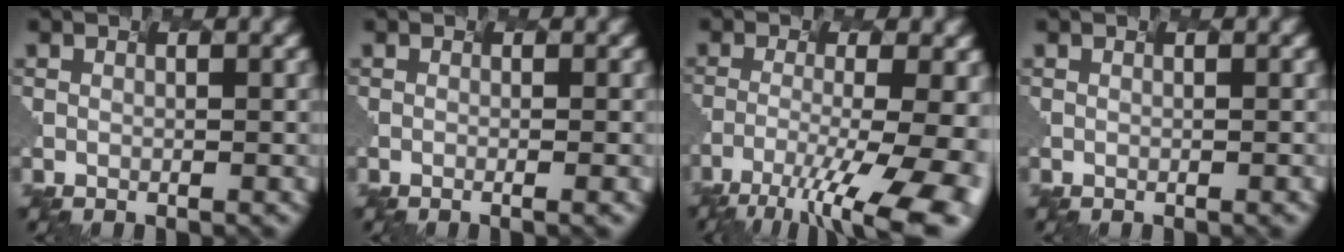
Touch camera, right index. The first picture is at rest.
{"total": 1.7, "force": [-0.6, 0.4, 1.6], "torque": [-0.012, 0.004, -0.003]}
{"total": 10.8, "force": [-6.9, 1.9, 8.1], "torque": [-0.160, -0.017, -0.074]}
{"total": 0.8, "force": [-0.1, 0.3, 0.7], "torque": [0.000, 0.009, 0.002]}